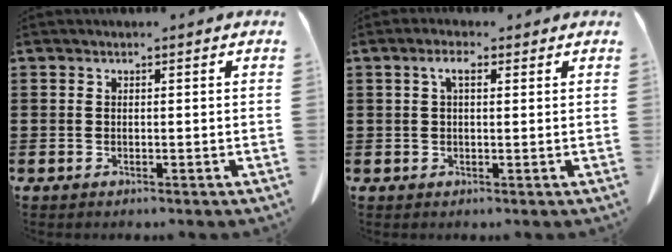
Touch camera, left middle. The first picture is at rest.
{"total": 2.9, "force": [1.2, 1.0, 2.5], "torque": [-0.055, 0.007, 0.018]}